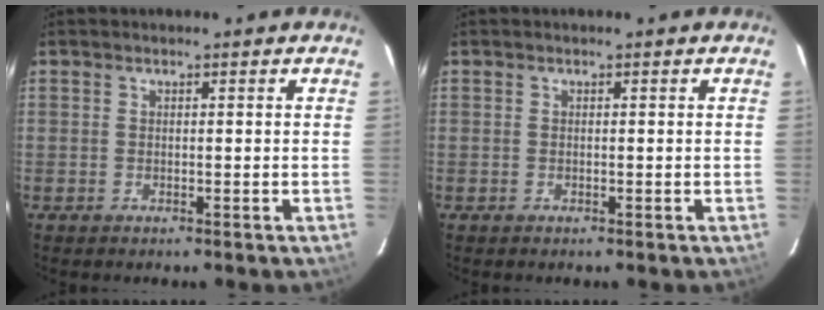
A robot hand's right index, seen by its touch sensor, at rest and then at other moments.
{"total": 0.0}